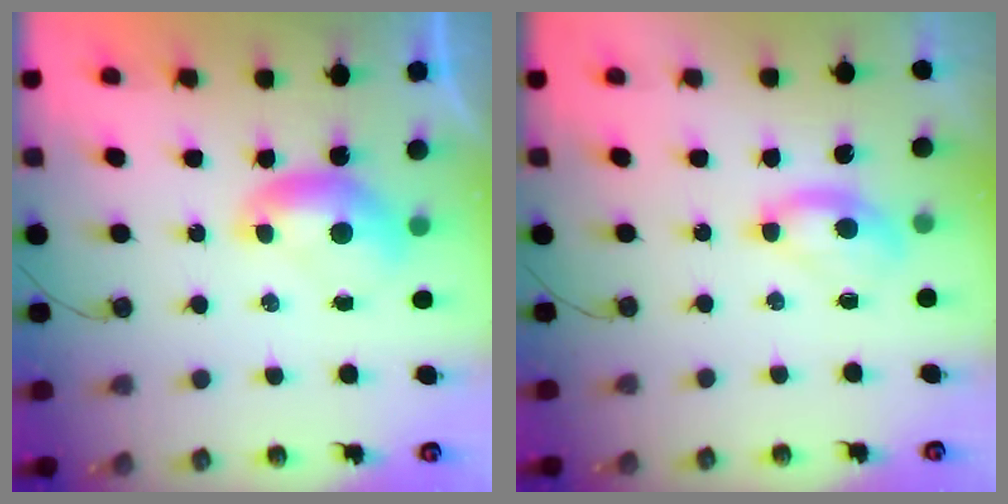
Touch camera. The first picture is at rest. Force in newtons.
{"total": 2.1, "press": 2.0, "slide": 0.7}